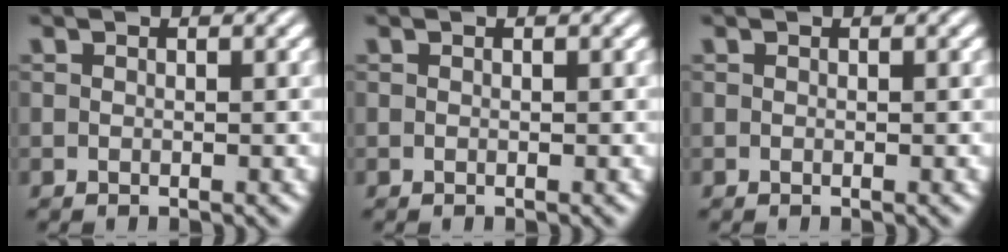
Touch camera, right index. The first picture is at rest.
{"total": 0.0}
{"total": 0.0}